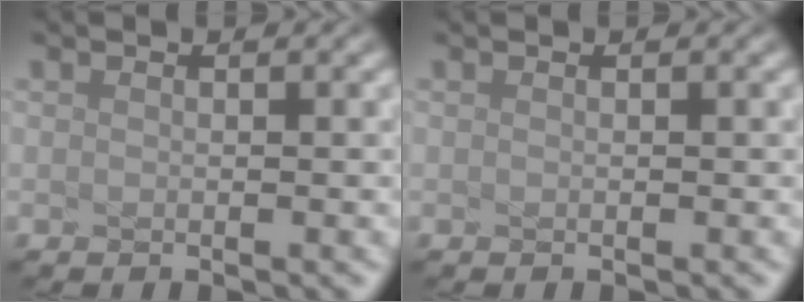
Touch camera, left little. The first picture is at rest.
{"total": 0.0}